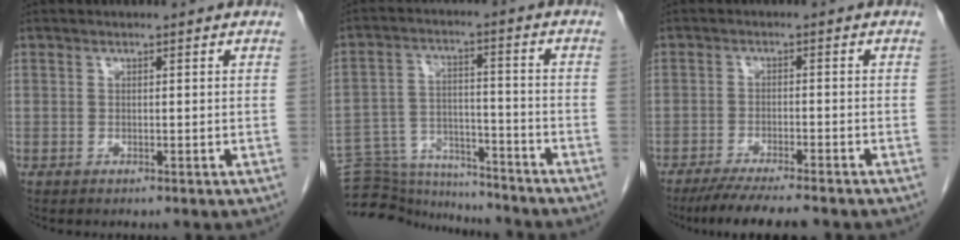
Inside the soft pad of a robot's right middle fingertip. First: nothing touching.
{"total": 14.6, "force": [-14.2, 2.4, 2.2], "torque": [-0.041, 0.028, -0.220]}
{"total": 8.5, "force": [-7.2, 0.6, 4.5], "torque": [-0.067, -0.019, -0.113]}